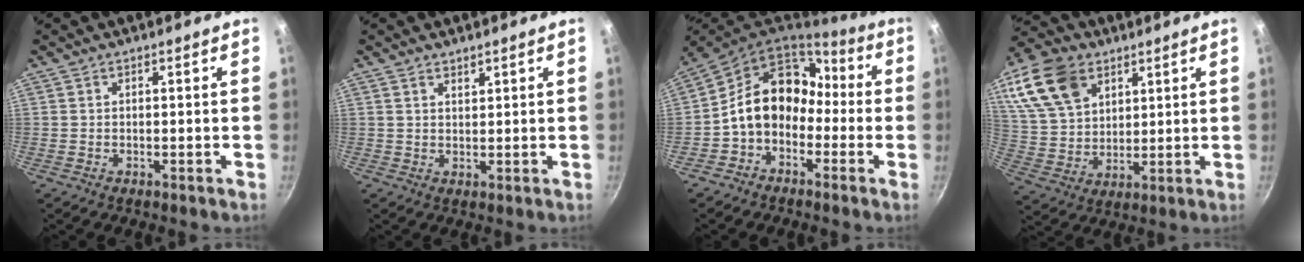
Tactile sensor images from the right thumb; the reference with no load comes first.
{"total": 1.6, "force": [1.3, 0.7, 0.6], "torque": [-0.005, -0.006, 0.023]}
{"total": 13.6, "force": [-2.3, 10.8, 8.0], "torque": [-0.094, 0.063, -0.056]}
{"total": 16.8, "force": [8.3, 11.3, 9.2], "torque": [-0.168, -0.015, 0.164]}